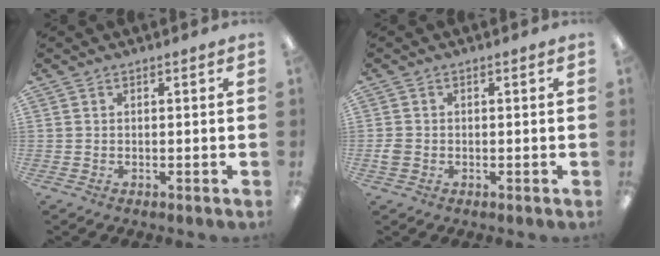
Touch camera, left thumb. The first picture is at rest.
{"total": 2.0, "force": [-0.3, 1.7, 1.1], "torque": [-0.018, 0.004, -0.006]}